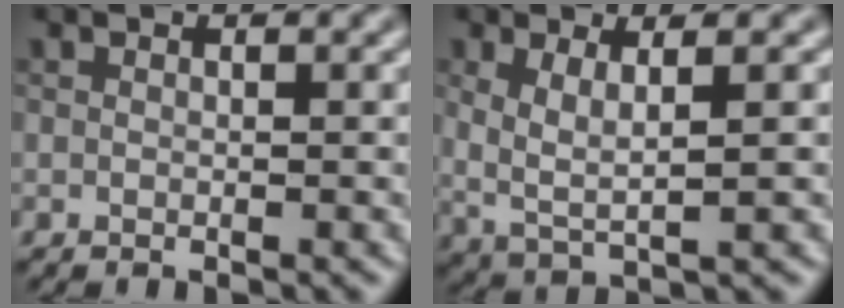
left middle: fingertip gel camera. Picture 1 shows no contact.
{"total": 3.2, "force": [0.8, 0.9, 3.0], "torque": [-0.059, -0.006, 0.019]}